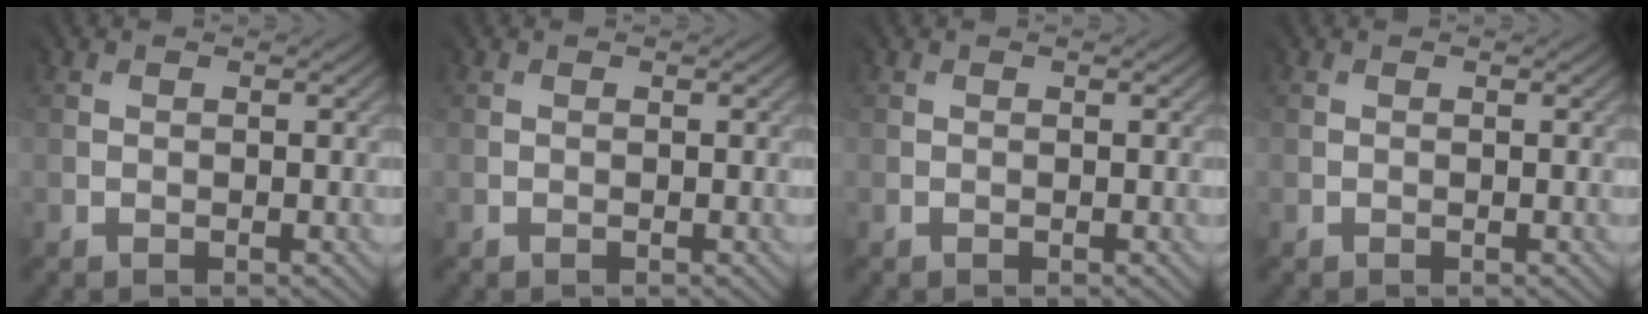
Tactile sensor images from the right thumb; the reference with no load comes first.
{"total": 0.0}
{"total": 0.0}
{"total": 0.0}